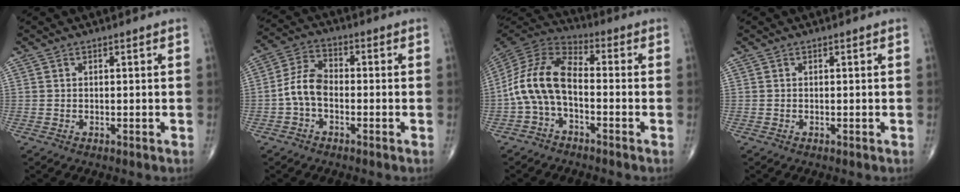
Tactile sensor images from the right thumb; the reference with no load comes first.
{"total": 6.7, "force": [-1.6, 4.1, 5.1], "torque": [-0.096, 0.025, -0.043]}
{"total": 11.8, "force": [-2.4, 6.4, 9.6], "torque": [-0.190, 0.044, -0.061]}
{"total": 0.0}